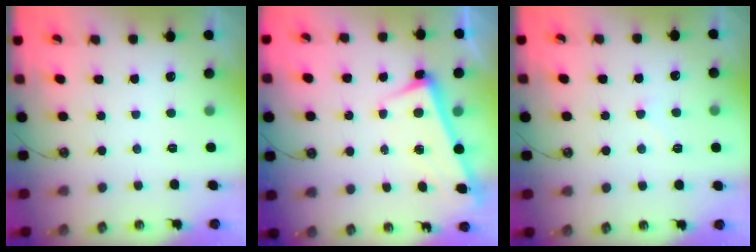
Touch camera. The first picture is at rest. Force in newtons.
{"total": 2.7, "press": 2.7, "slide": 0.7}
{"total": 3.9, "press": 3.9, "slide": 0.4}